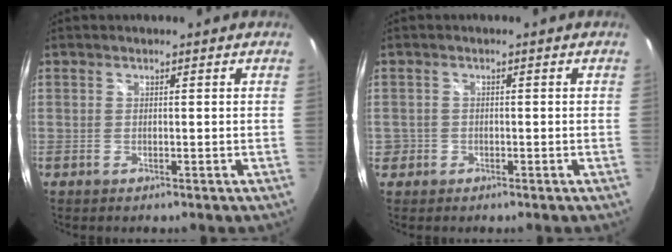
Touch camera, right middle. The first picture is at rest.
{"total": 2.4, "force": [-0.8, 2.2, 0.3], "torque": [-0.010, 0.000, -0.013]}